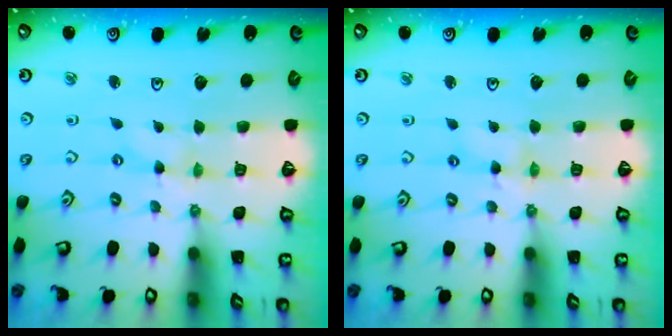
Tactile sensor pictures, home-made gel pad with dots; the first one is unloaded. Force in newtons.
{"total": 2.0, "press": 2.0, "slide": 0.3}